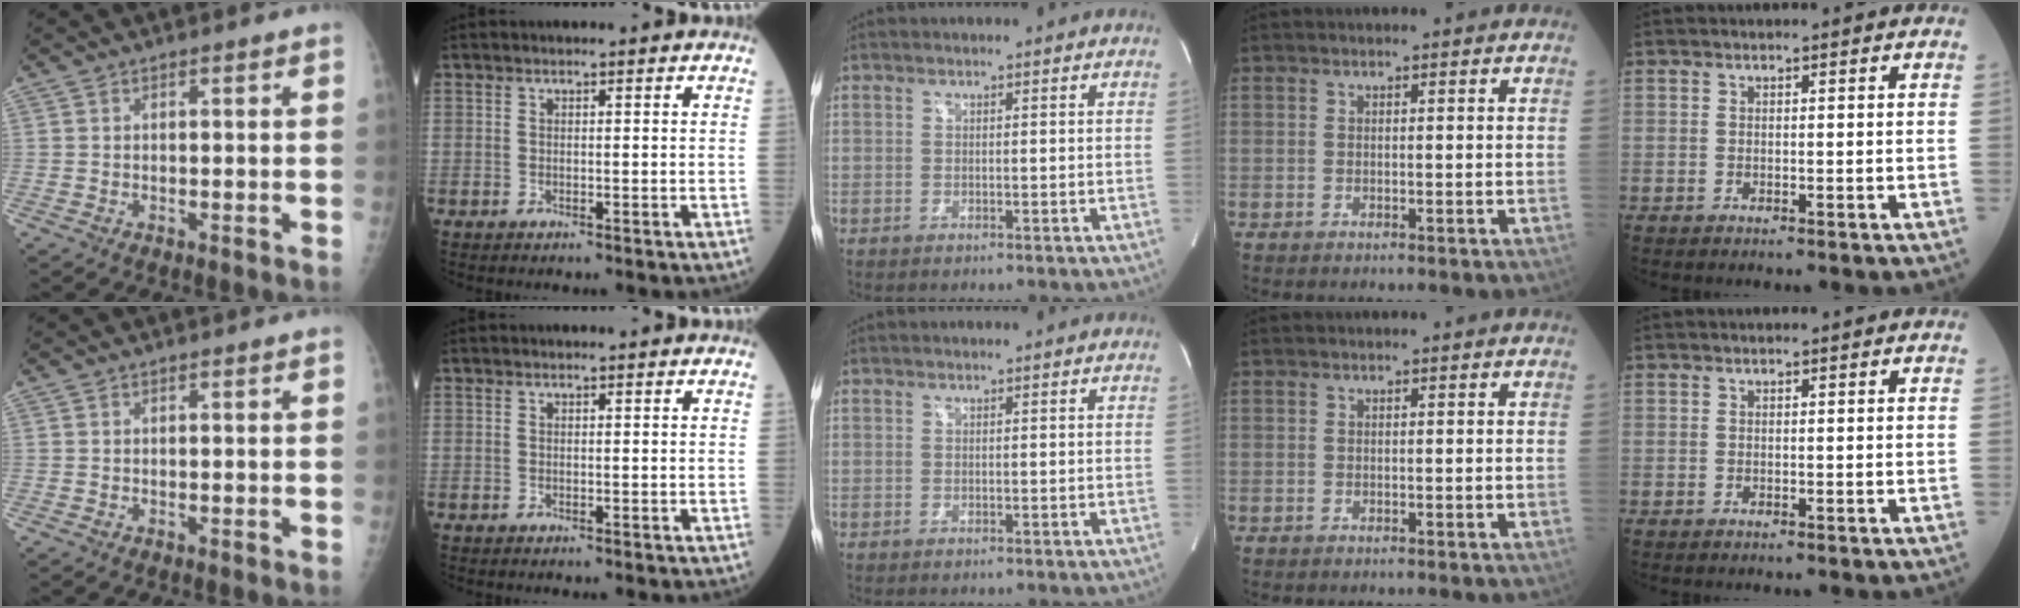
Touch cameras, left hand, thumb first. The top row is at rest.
{}